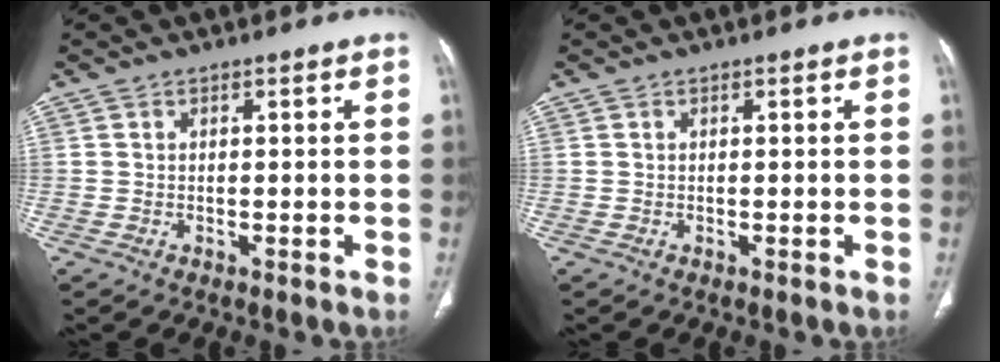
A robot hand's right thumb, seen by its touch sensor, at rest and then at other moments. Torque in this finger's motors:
{"motor_torque": [0.01, 0.00, -0.12, 0.07, 0.00]}